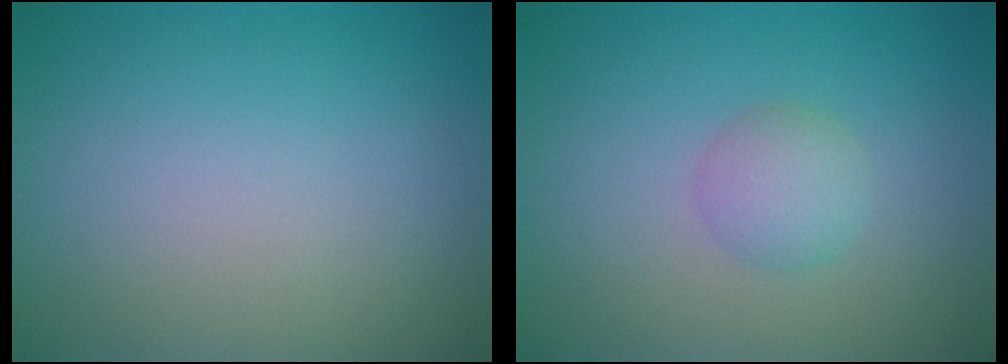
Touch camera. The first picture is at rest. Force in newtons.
{"total": 1.9, "press": 1.9, "slide": 0.0}